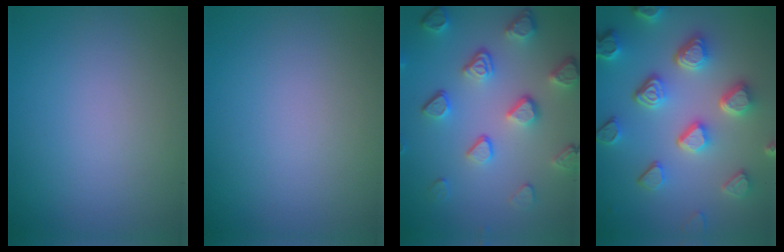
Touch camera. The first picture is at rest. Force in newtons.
{"total": 0.0}
{"total": 5.3, "press": 4.1, "slide": 3.4}
{"total": 6.8, "press": 5.4, "slide": 4.2}